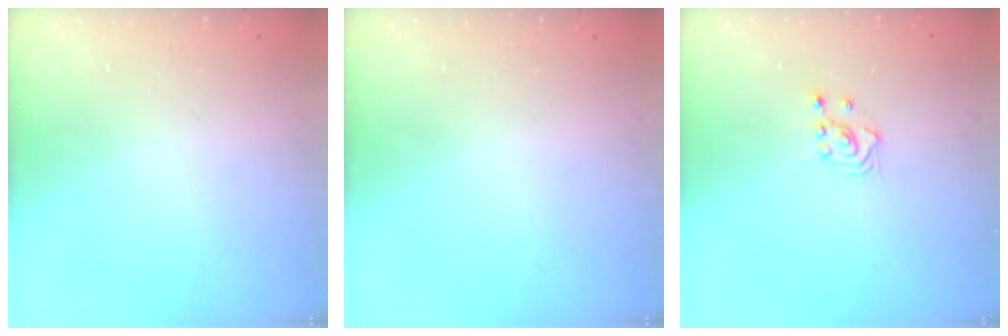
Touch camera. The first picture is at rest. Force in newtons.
{"total": 0.0}
{"total": 2.9, "press": 2.9, "slide": 0.2}